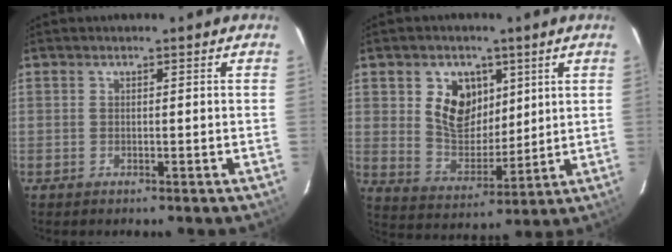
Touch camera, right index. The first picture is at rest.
{"total": 10.4, "force": [3.9, 7.7, 5.8], "torque": [-0.110, 0.003, 0.082]}